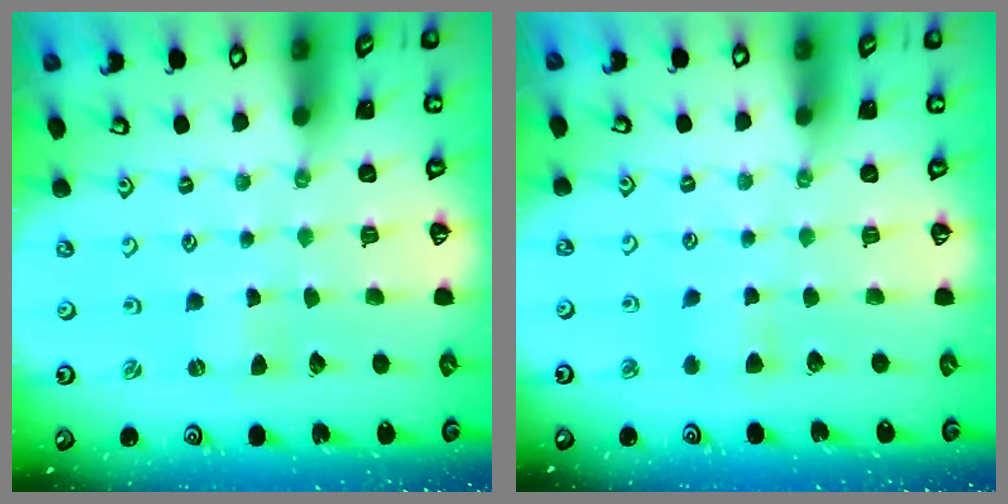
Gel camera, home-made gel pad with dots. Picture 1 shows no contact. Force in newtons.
{"total": 5.2, "press": 5.1, "slide": 1.0}